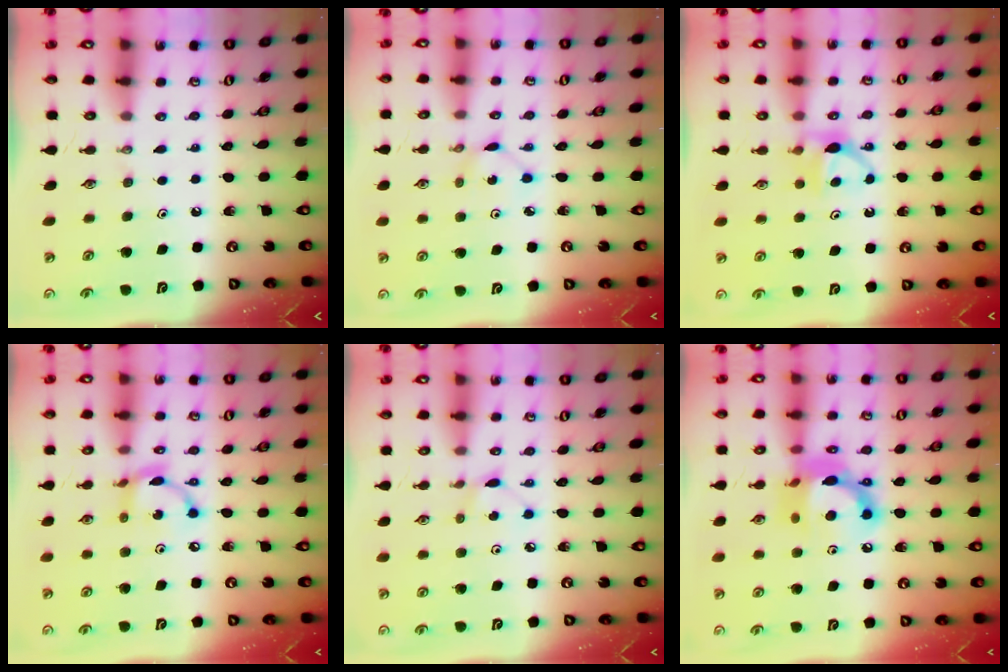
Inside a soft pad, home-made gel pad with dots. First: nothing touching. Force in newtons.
{"total": 1.3, "press": 1.3, "slide": 0.1}
{"total": 6.0, "press": 5.9, "slide": 0.9}
{"total": 8.8, "press": 8.8, "slide": 0.3}
{"total": 3.8, "press": 3.8, "slide": 0.5}
{"total": 13.4, "press": 13.4, "slide": 1.0}